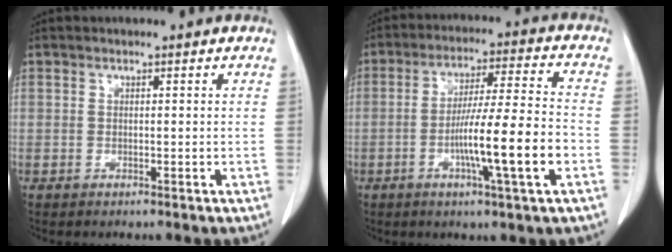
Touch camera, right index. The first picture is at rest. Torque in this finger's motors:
{"motor_torque": [1.76, -0.38, 0.90, 0.20]}